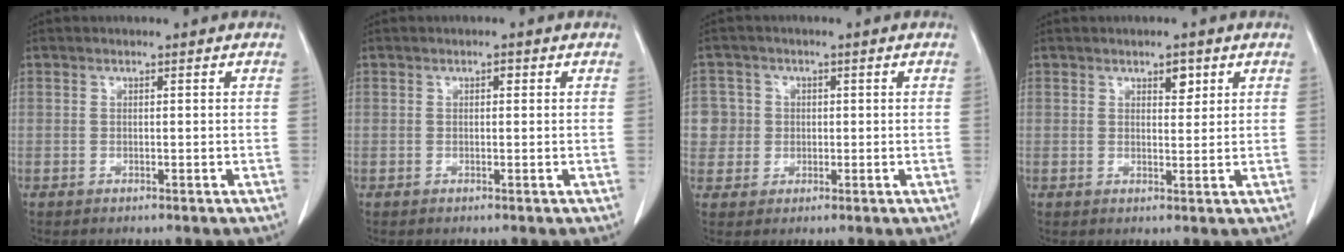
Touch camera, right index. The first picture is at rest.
{"total": 0.6, "force": [0.2, 0.4, 0.5], "torque": [-0.007, 0.002, 0.002]}
{"total": 4.9, "force": [0.5, 4.8, 0.0], "torque": [0.011, 0.013, 0.011]}
{"total": 2.3, "force": [1.3, 1.0, 1.5], "torque": [-0.020, -0.004, 0.021]}